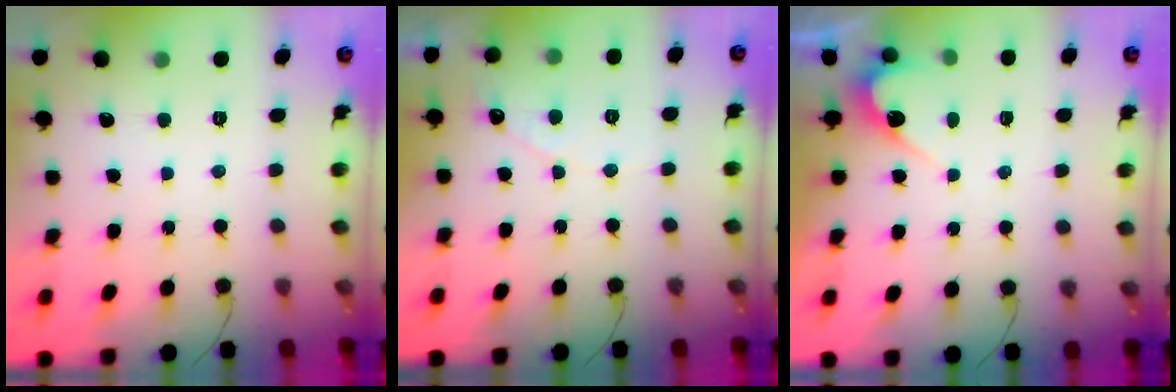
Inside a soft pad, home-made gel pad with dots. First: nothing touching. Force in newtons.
{"total": 3.9, "press": 3.9, "slide": 0.2}
{"total": 3.6, "press": 3.6, "slide": 0.2}